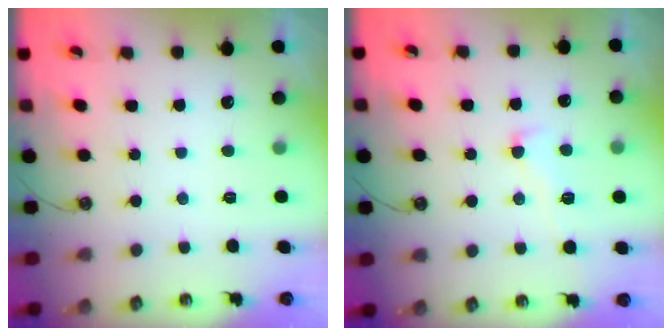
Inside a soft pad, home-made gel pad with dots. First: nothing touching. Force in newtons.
{"total": 1.7, "press": 1.4, "slide": 0.9}